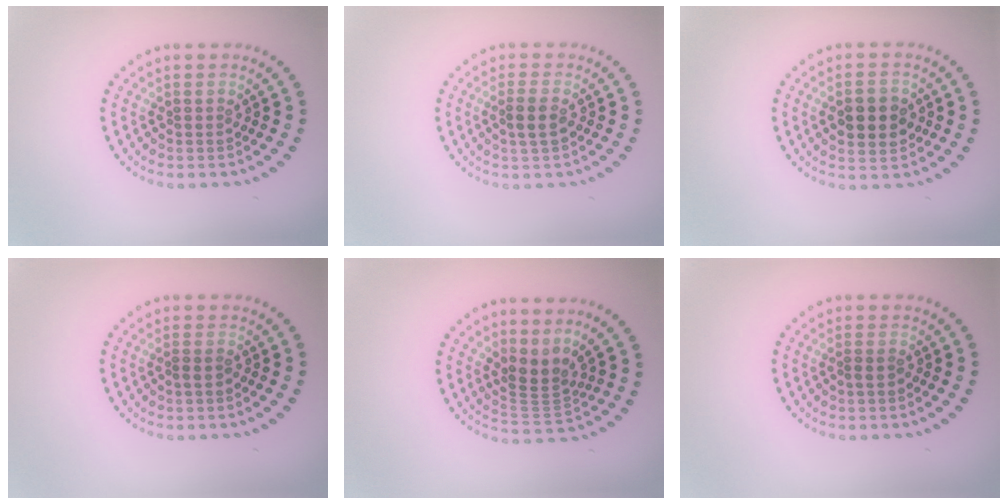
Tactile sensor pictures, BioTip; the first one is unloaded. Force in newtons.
{"total": 1.8, "press": 1.7, "slide": 0.6}
{"total": 4.3, "press": 4.3, "slide": 0.2}
{"total": 0.7, "press": 0.4, "slide": 0.6}
{"total": 2.8, "press": 2.0, "slide": 1.9}
{"total": 0.7, "press": 0.4, "slide": 0.6}